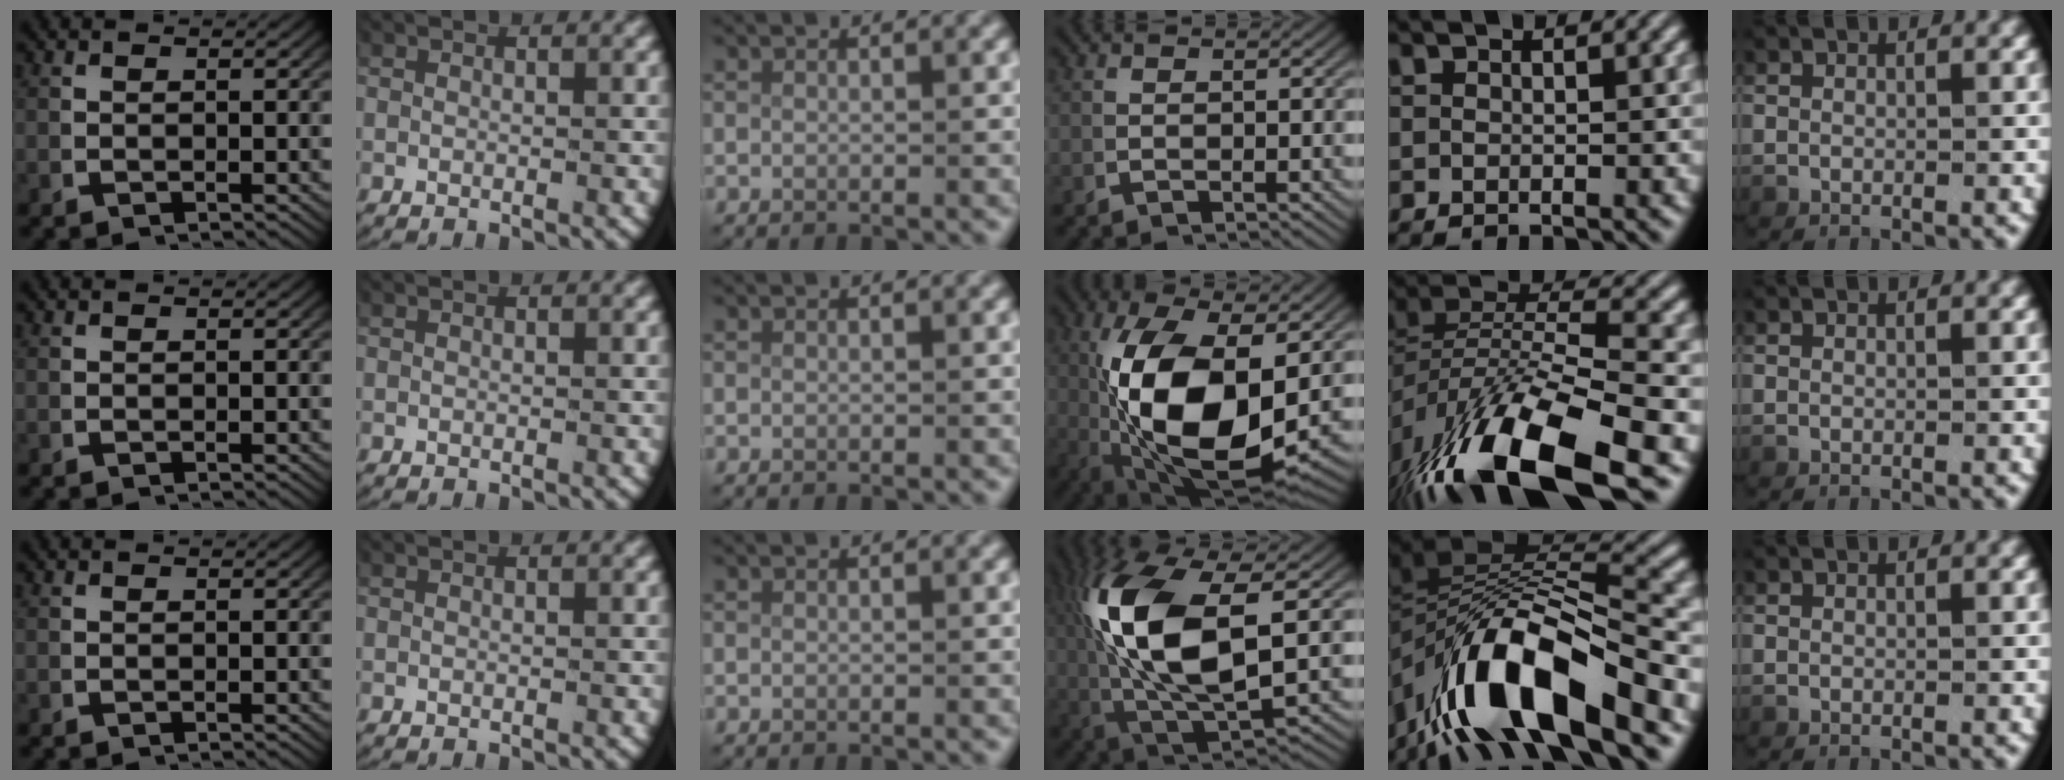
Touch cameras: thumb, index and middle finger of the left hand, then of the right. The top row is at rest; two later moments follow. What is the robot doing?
{"motion": "lift_and_place", "object": "scissors"}